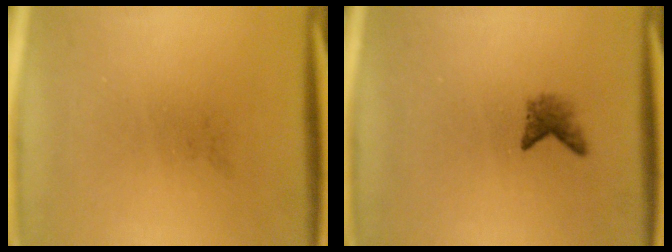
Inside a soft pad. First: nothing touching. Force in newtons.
{"total": 1.8}